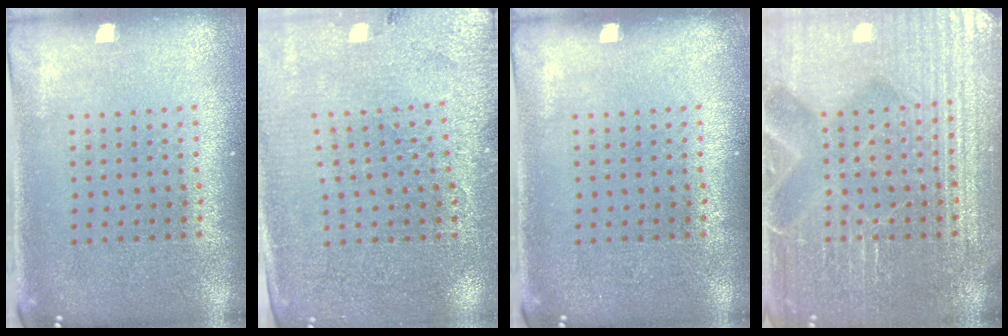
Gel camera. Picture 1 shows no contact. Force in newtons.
{"total": 2.8, "press": 2.7, "slide": 0.5}
{"total": 0.0}
{"total": 4.9, "press": 4.9, "slide": 0.6}